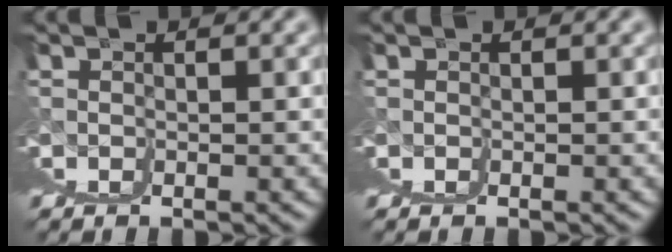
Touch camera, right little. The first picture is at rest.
{"total": 0.0}